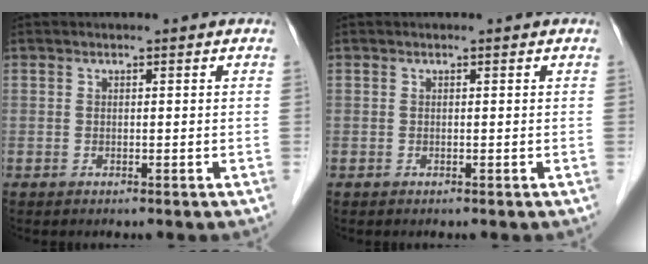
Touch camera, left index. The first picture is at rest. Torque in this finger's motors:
{"motor_torque": [-0.03, -0.01, 0.00, 0.00]}